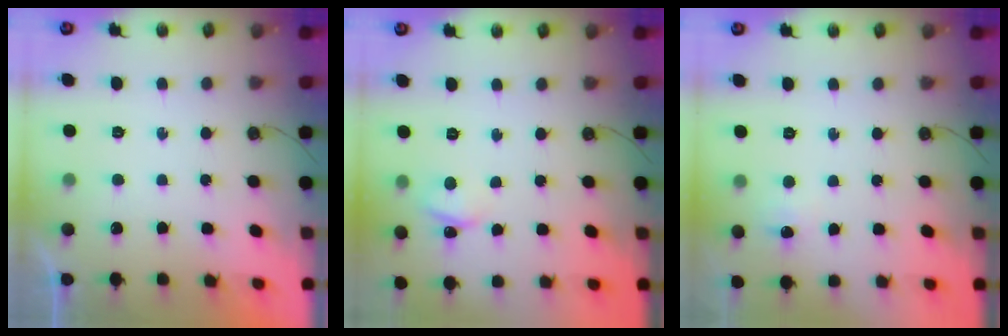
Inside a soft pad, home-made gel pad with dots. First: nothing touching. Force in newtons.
{"total": 3.7, "press": 3.7, "slide": 0.5}
{"total": 13.0, "press": 3.5, "slide": 12.6}